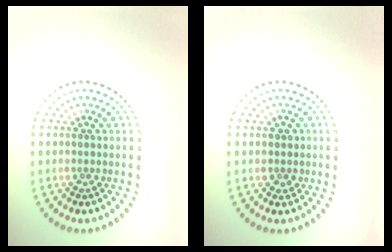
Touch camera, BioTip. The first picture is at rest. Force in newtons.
{"total": 1.1, "press": 1.0, "slide": 0.5}